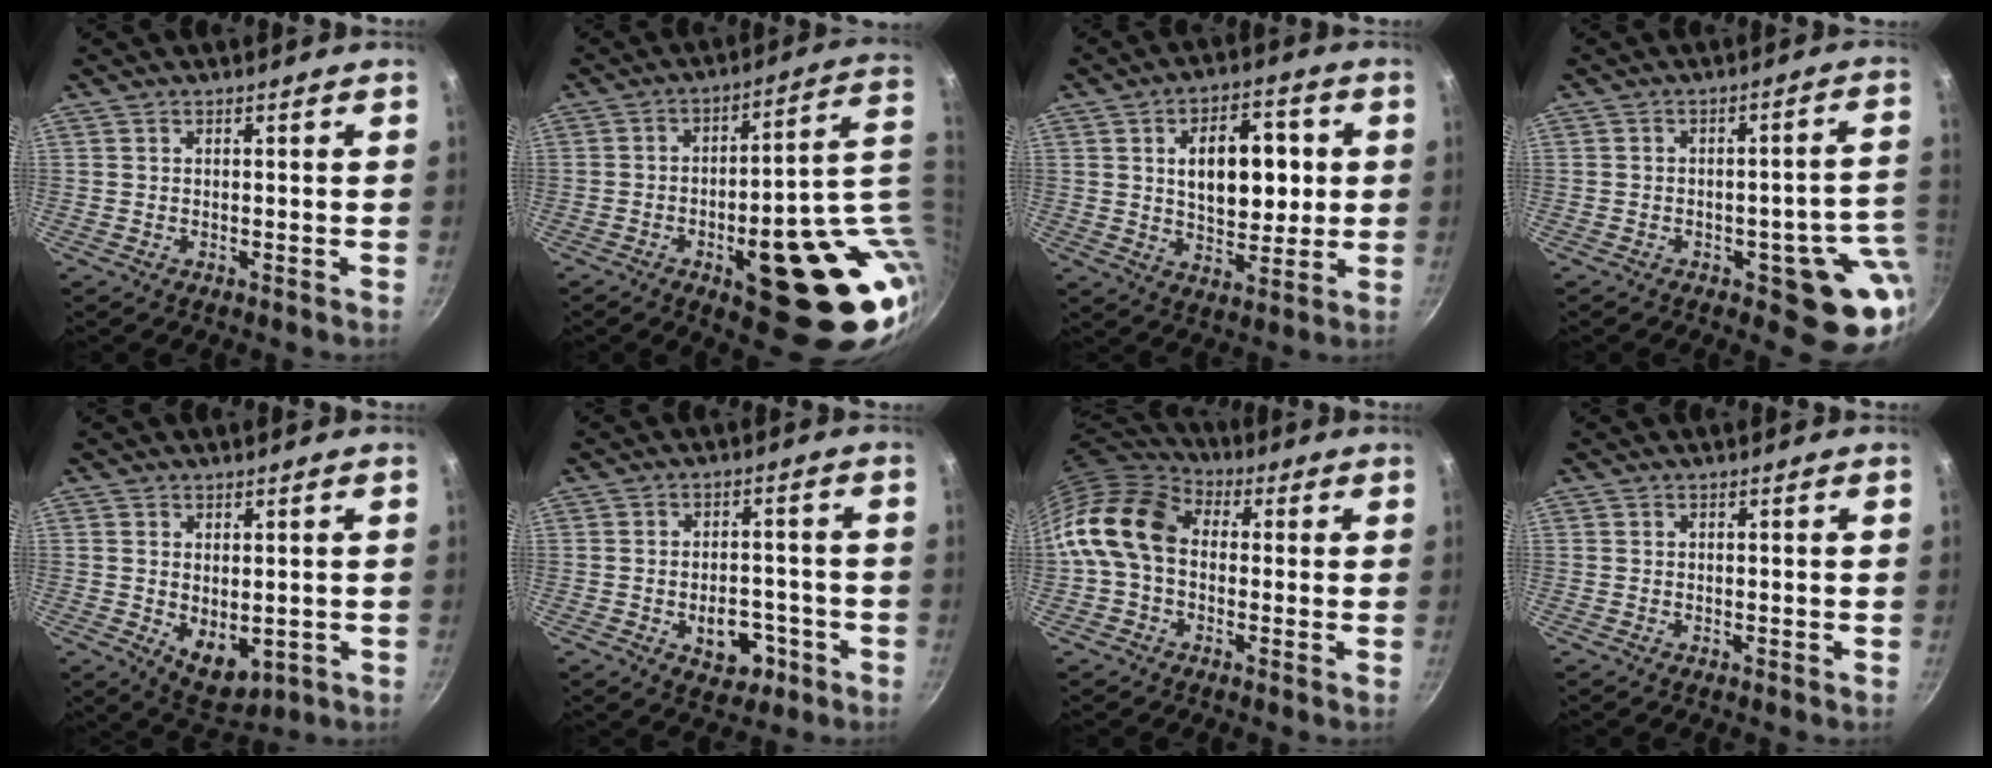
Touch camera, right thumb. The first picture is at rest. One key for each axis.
{"total": 25.0, "fx": -2.0, "fy": 10.2, "fz": 22.8, "tx": -0.236, "ty": 0.003, "tz": -0.005}
{"total": 14.3, "fx": 2.3, "fy": 8.5, "fz": 11.3, "tx": -0.126, "ty": -0.003, "tz": 0.037}
{"total": 11.5, "fx": -2.3, "fy": 5.6, "fz": 9.8, "tx": -0.051, "ty": 0.016, "tz": -0.025}
{"total": 7.0, "fx": -0.2, "fy": 4.4, "fz": 5.4, "tx": -0.067, "ty": -0.017, "tz": 0.014}
{"total": 7.9, "fx": -3.0, "fy": 5.3, "fz": 5.1, "tx": -0.041, "ty": 0.020, "tz": -0.035}
{"total": 14.9, "fx": 0.4, "fy": 10.9, "fz": 10.1, "tx": -0.172, "ty": 0.032, "tz": -0.014}
{"total": 0.0}